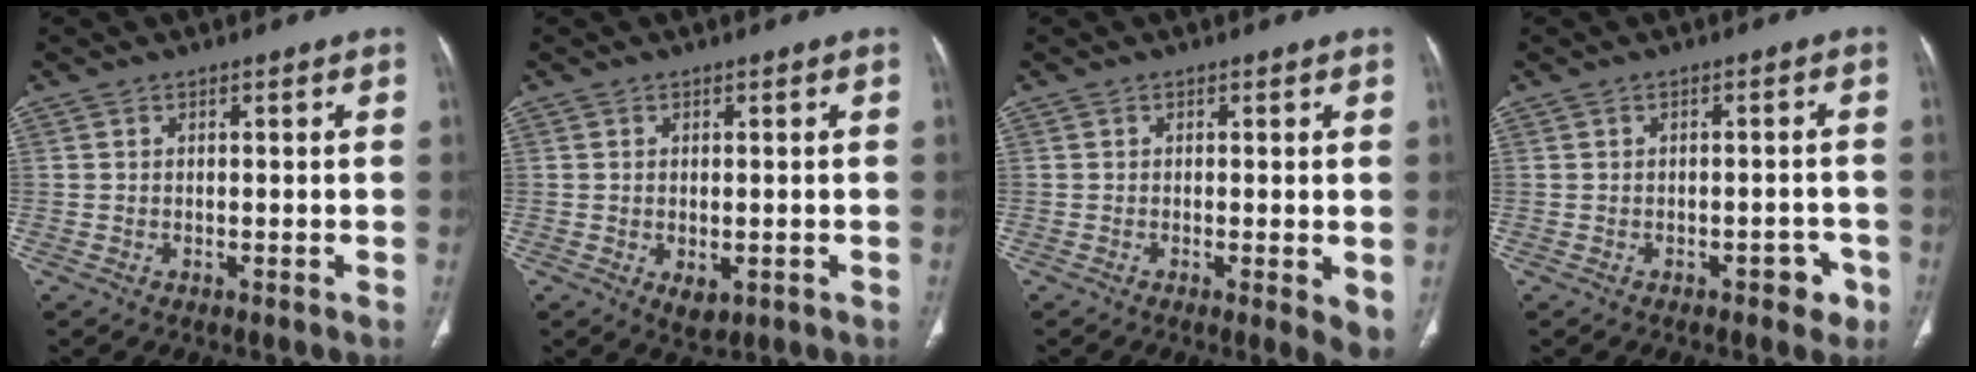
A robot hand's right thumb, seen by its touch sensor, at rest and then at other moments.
{"total": 3.1, "force": [-0.8, 1.8, 2.3], "torque": [-0.031, -0.004, -0.003]}
{"total": 4.5, "force": [-0.7, 1.1, 4.4], "torque": [-0.059, -0.013, -0.013]}
{"total": 3.5, "force": [-1.9, 2.0, 2.2], "torque": [-0.011, 0.015, -0.021]}